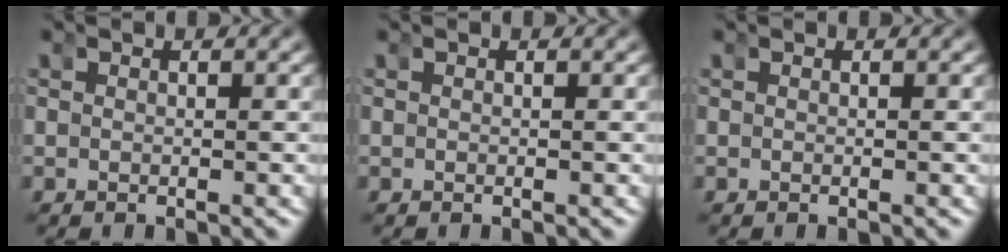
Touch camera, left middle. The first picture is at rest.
{"total": 0.0}
{"total": 0.0}